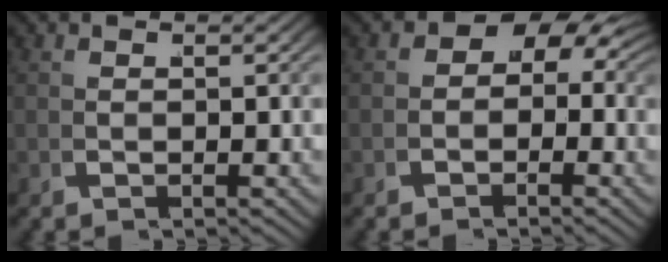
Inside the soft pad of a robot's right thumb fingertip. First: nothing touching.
{"total": 6.9, "force": [0.8, 5.6, 4.0], "torque": [-0.064, -0.003, 0.003]}